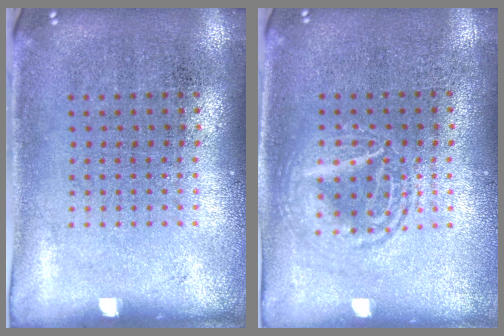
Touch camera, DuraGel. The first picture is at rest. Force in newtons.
{"total": 2.6, "press": 2.6, "slide": 0.3}